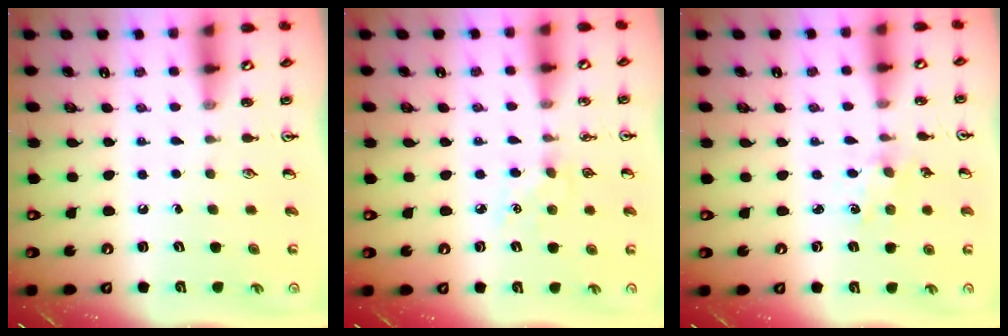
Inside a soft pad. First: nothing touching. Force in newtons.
{"total": 6.2, "press": 6.1, "slide": 0.7}
{"total": 1.3, "press": 1.3, "slide": 0.2}